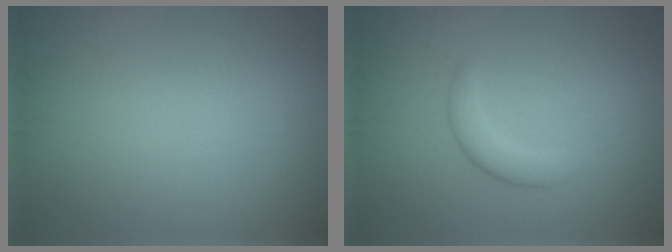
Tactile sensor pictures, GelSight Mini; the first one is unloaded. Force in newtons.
{"total": 2.1, "press": 2.1, "slide": 0.1}